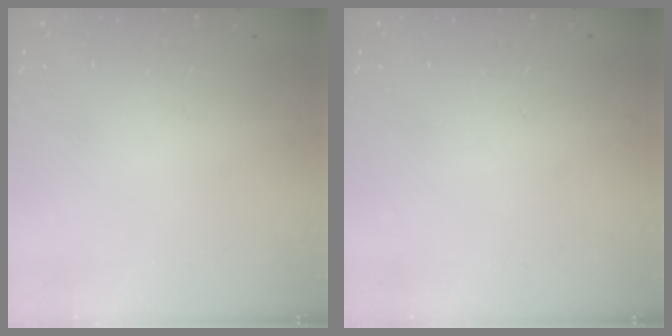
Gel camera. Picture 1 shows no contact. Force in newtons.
{"total": 0.0}